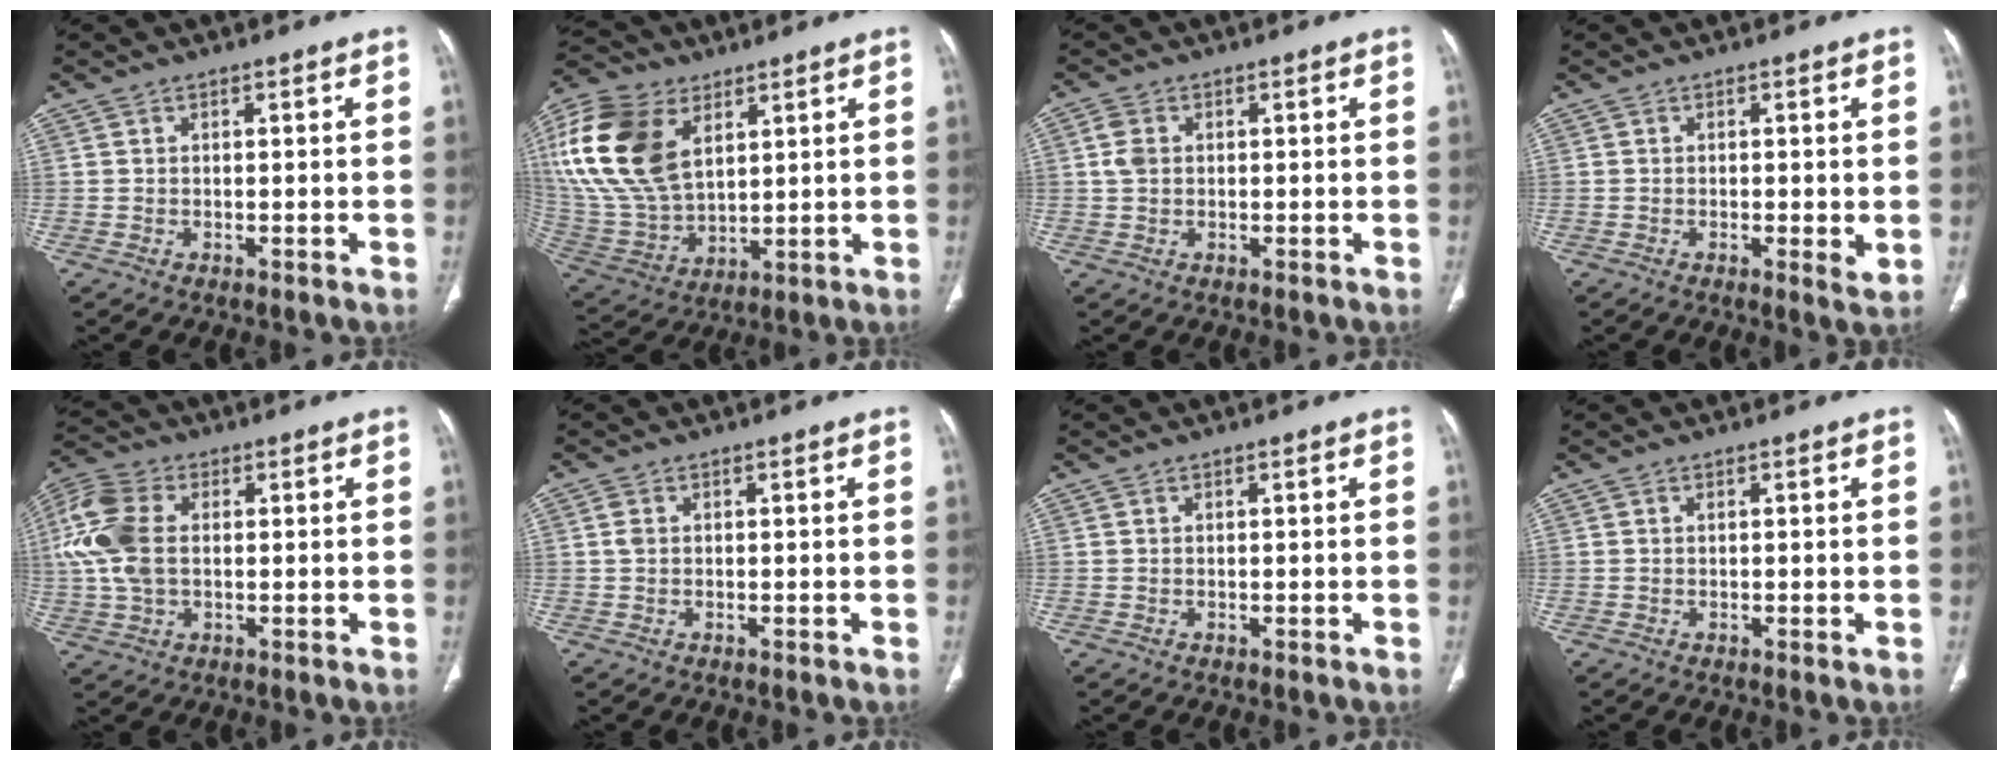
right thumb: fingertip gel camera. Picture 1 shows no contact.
{"total": 23.5, "force": [8.7, 14.5, 16.3], "torque": [-0.355, -0.015, 0.170]}
{"total": 2.9, "force": [0.5, 2.1, 1.9], "torque": [-0.045, 0.006, 0.009]}
{"total": 2.8, "force": [-0.3, 0.9, 2.6], "torque": [-0.043, -0.009, -0.007]}
{"total": 12.3, "force": [1.3, 8.0, 9.3], "torque": [-0.219, 0.018, 0.024]}
{"total": 1.4, "force": [0.2, 1.0, 1.0], "torque": [-0.024, 0.004, 0.005]}
{"total": 0.0}
{"total": 0.6, "force": [0.0, 0.2, 0.5], "torque": [-0.009, -0.001, 0.001]}